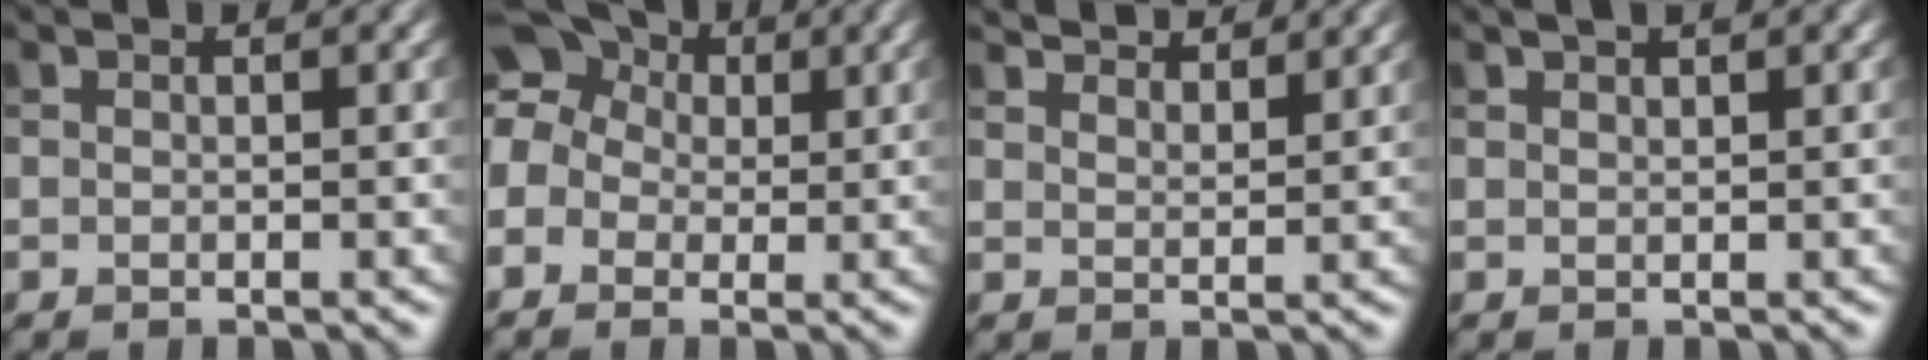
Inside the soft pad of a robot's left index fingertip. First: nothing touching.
{"total": 11.0, "force": [1.9, 9.5, 5.2], "torque": [-0.126, 0.045, -0.014]}
{"total": 4.4, "force": [4.2, 0.6, 1.1], "torque": [-0.015, 0.001, 0.057]}
{"total": 1.8, "force": [1.3, 0.4, 1.2], "torque": [-0.010, 0.003, 0.020]}